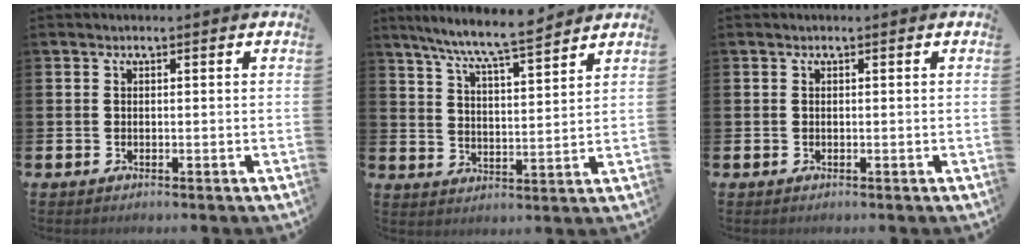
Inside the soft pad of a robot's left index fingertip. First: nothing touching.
{"total": 8.0, "force": [7.5, 0.0, 2.8], "torque": [-0.083, -0.041, 0.134]}
{"total": 0.0}